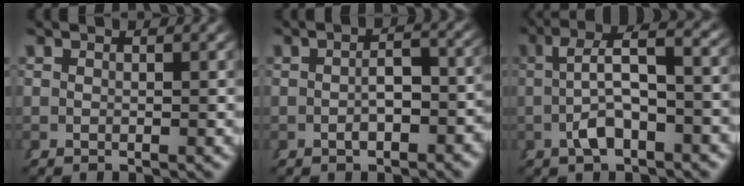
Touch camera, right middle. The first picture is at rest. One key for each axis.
{"total": 3.0, "fx": -1.3, "fy": 1.4, "fz": 2.3, "tx": -0.021, "ty": -0.006, "tz": -0.017}
{"total": 5.4, "fx": 0.1, "fy": 2.0, "fz": 5.0, "tx": -0.068, "ty": 0.005, "tz": 0.006}